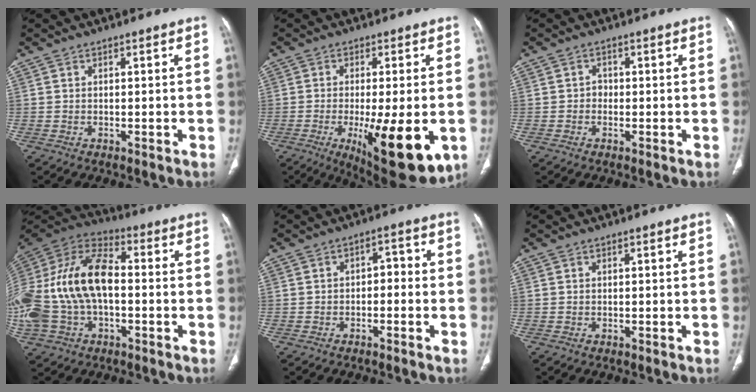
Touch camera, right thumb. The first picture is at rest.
{"total": 16.2, "force": [-4.7, 4.8, 14.8], "torque": [-0.195, -0.019, -0.054]}
{"total": 1.4, "force": [-0.3, 1.2, 0.6], "torque": [0.001, 0.007, -0.010]}
{"total": 22.6, "force": [-0.9, 13.7, 18.0], "torque": [-0.381, 0.033, -0.015]}
{"total": 1.9, "force": [-0.5, 1.3, 1.3], "torque": [-0.007, 0.014, -0.013]}
{"total": 0.0}